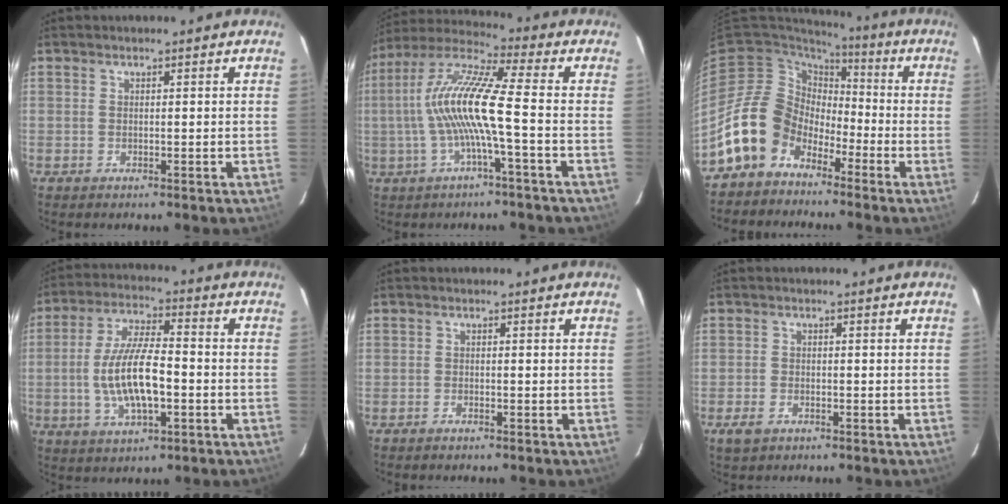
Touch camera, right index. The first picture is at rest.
{"total": 13.1, "force": [-1.9, 0.5, 13.0], "torque": [-0.250, 0.008, -0.035]}
{"total": 13.0, "force": [-7.4, 9.9, 4.0], "torque": [-0.090, 0.025, -0.136]}
{"total": 12.8, "force": [-2.4, 4.5, 11.8], "torque": [-0.237, 0.001, -0.037]}
{"total": 0.8, "force": [-0.8, 0.2, 0.2], "torque": [-0.010, 0.001, -0.018]}
{"total": 3.3, "force": [-2.0, 2.0, 1.7], "torque": [-0.041, -0.004, -0.035]}